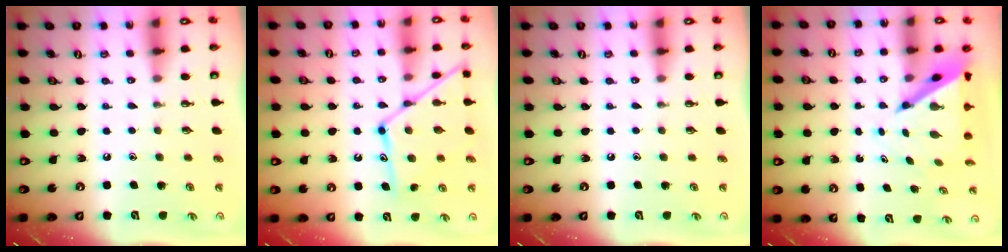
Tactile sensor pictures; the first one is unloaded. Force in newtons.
{"total": 15.7, "press": 15.6, "slide": 1.4}
{"total": 0.0}
{"total": 6.8, "press": 6.8, "slide": 0.5}